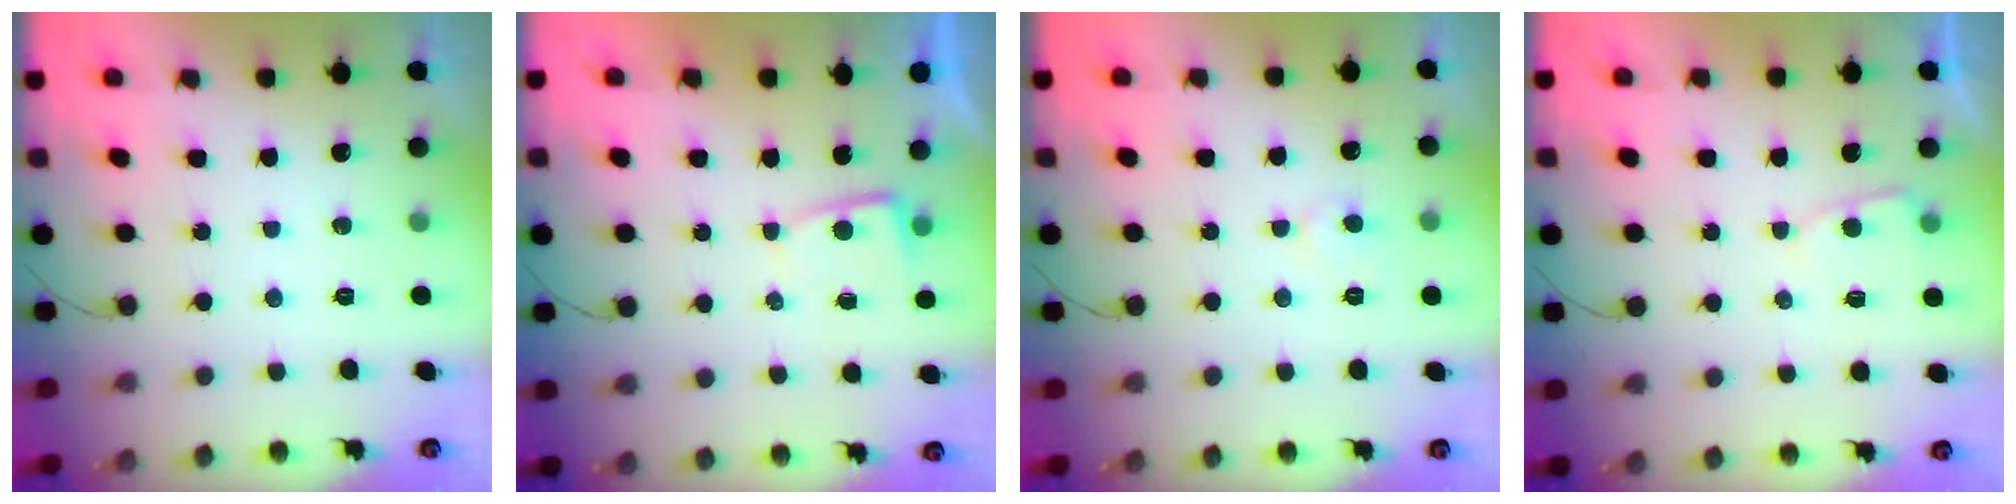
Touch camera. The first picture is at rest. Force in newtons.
{"total": 2.2, "press": 2.2, "slide": 0.4}
{"total": 4.7, "press": 4.6, "slide": 0.4}
{"total": 3.0, "press": 2.9, "slide": 0.3}